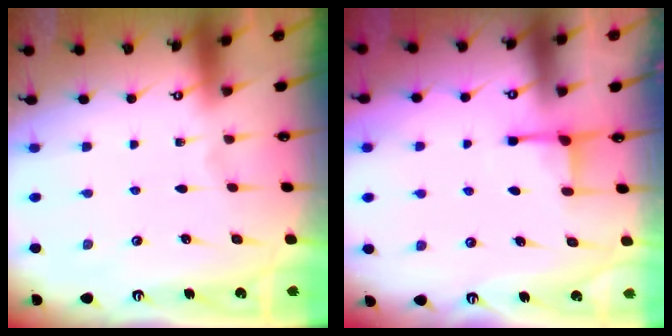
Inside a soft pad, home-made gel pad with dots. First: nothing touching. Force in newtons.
{"total": 2.8, "press": 2.8, "slide": 0.6}